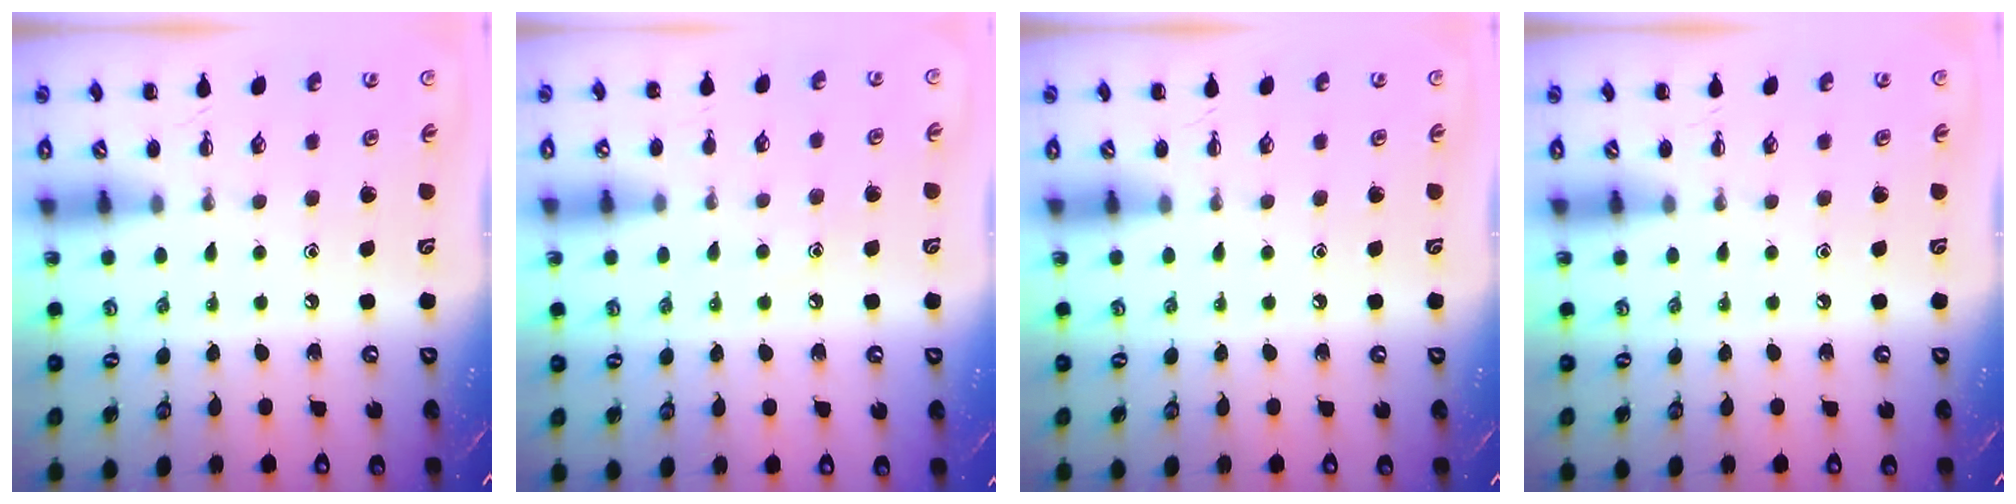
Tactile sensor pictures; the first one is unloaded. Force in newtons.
{"total": 6.3, "press": 6.0, "slide": 1.8}
{"total": 0.0}
{"total": 0.0}